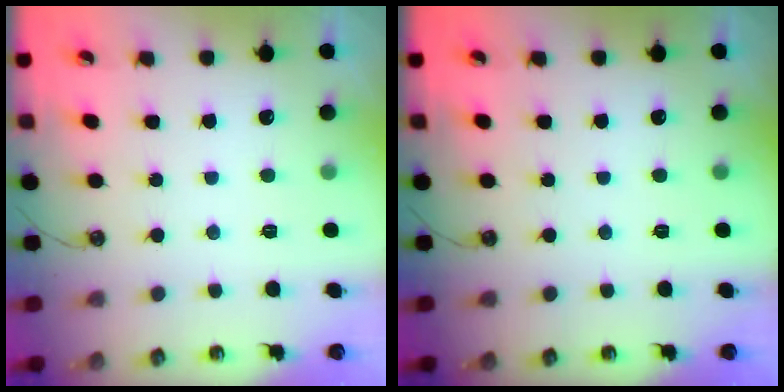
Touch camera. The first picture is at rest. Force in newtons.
{"total": 0.0}